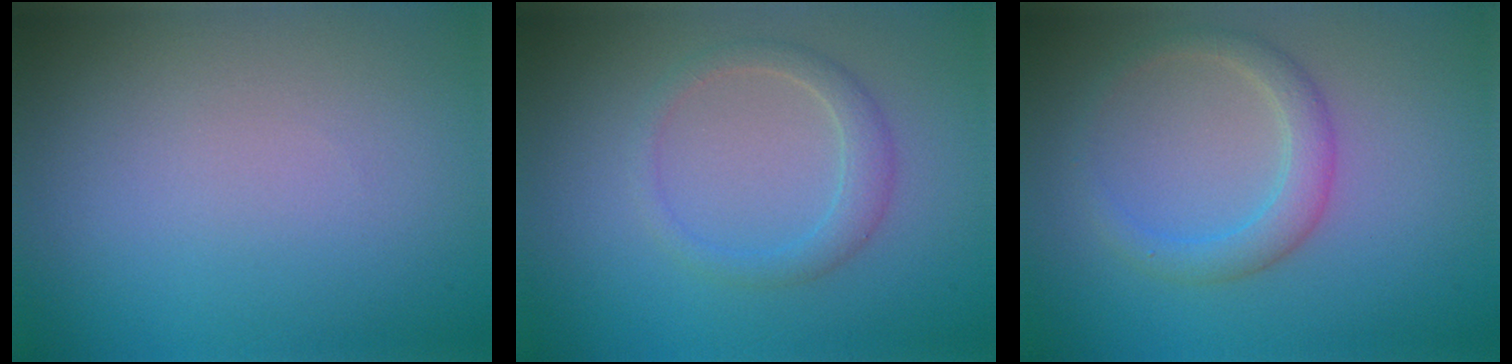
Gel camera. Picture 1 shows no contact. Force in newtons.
{"total": 2.0, "press": 2.0, "slide": 0.1}
{"total": 2.7, "press": 2.6, "slide": 0.2}